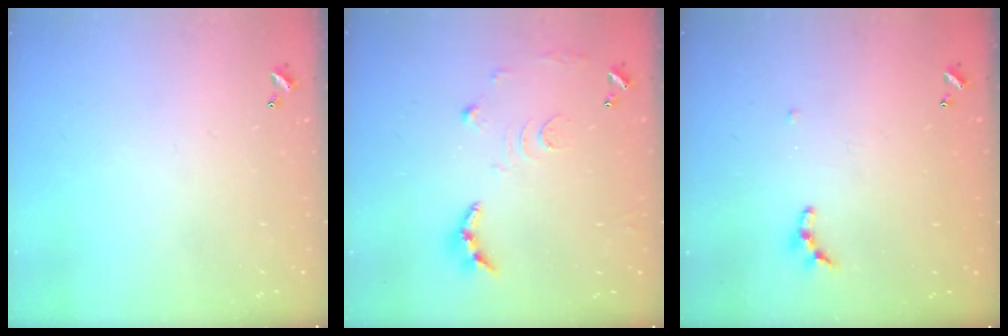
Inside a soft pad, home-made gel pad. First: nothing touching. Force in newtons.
{"total": 11.1, "press": 11.0, "slide": 1.0}
{"total": 5.5, "press": 5.5, "slide": 0.4}